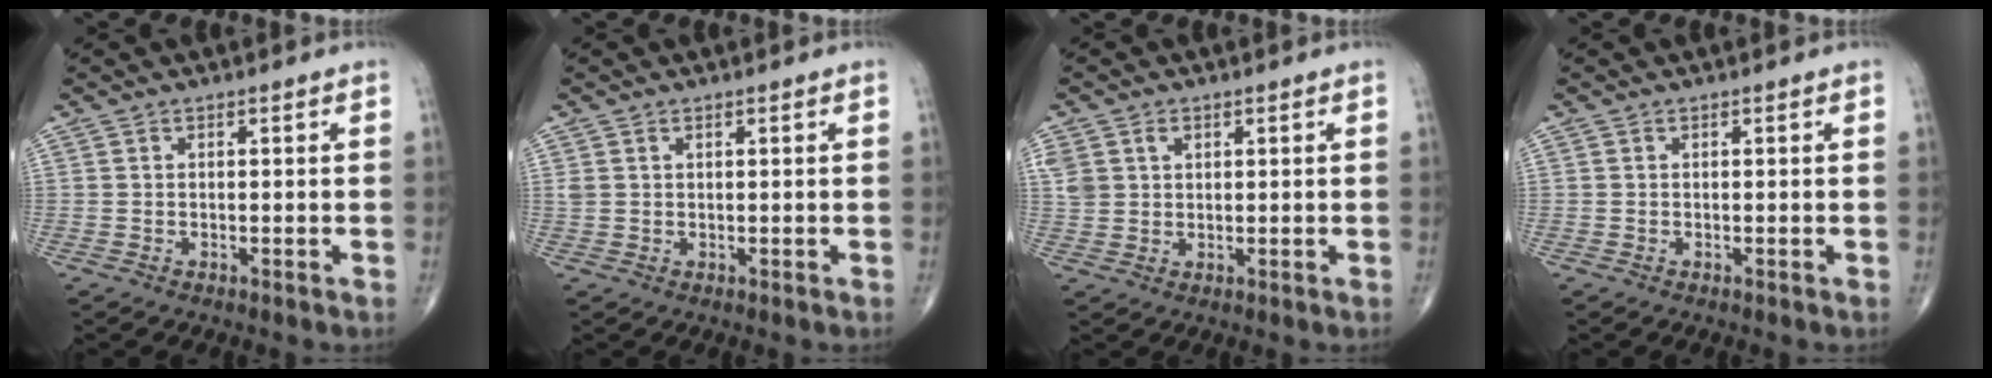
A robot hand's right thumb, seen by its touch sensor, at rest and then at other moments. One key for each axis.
{"total": 1.3, "fx": 0.6, "fy": 0.8, "fz": 0.8, "tx": -0.020, "ty": 0.008, "tz": 0.019}
{"total": 5.6, "fx": 2.1, "fy": 4.4, "fz": 2.8, "tx": -0.056, "ty": 0.003, "tz": 0.051}
{"total": 0.0}